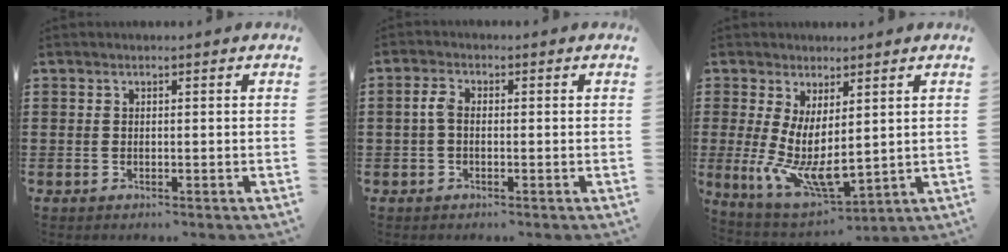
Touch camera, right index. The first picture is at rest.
{"total": 2.3, "force": [-0.2, 0.9, 2.0], "torque": [-0.051, -0.002, -0.009]}
{"total": 7.8, "force": [0.6, 3.0, 7.1], "torque": [-0.152, -0.043, 0.013]}